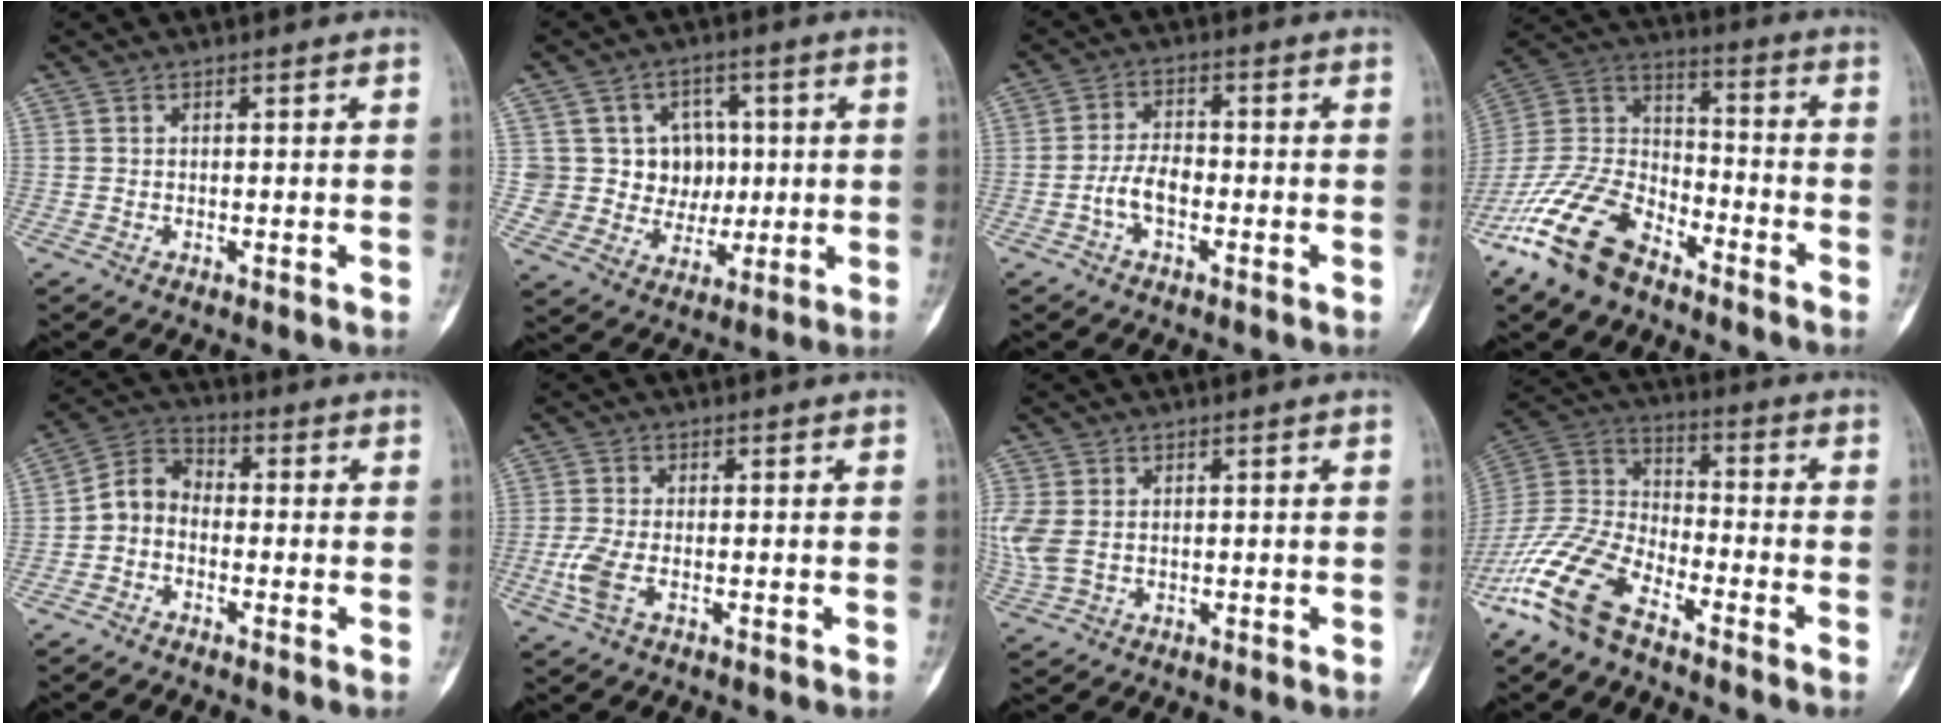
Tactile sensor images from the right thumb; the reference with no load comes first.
{"total": 10.5, "force": [1.9, 9.9, 3.2], "torque": [0.005, 0.006, 0.040]}
{"total": 5.0, "force": [-1.8, 2.7, 3.8], "torque": [-0.067, 0.021, -0.039]}
{"total": 17.9, "force": [-12.0, 8.8, 9.9], "torque": [-0.199, 0.065, -0.232]}
{"total": 6.1, "force": [-1.6, 4.7, 3.5], "torque": [-0.051, 0.031, -0.050]}
{"total": 4.6, "force": [-1.5, 2.0, 3.8], "torque": [-0.102, 0.000, -0.030]}
{"total": 7.2, "force": [0.4, 5.1, 5.0], "torque": [-0.134, 0.005, 0.018]}
{"total": 15.1, "force": [-9.9, 6.4, 9.5], "torque": [-0.203, 0.051, -0.203]}